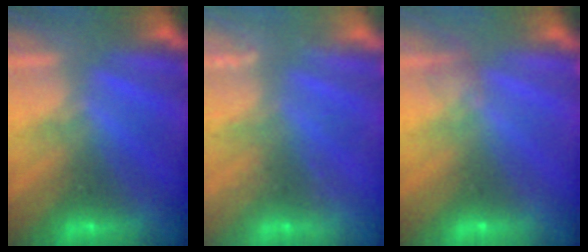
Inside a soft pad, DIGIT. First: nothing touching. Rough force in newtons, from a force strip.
{"total": 2.4}
{"total": 2.1}